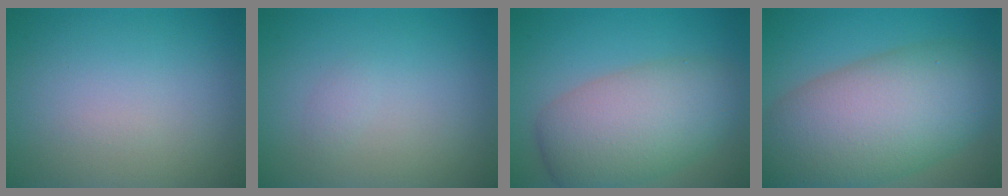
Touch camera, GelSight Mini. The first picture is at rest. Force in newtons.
{"total": 0.6, "press": 0.6, "slide": 0.1}
{"total": 7.7, "press": 7.7, "slide": 0.7}
{"total": 12.6, "press": 12.6, "slide": 0.4}